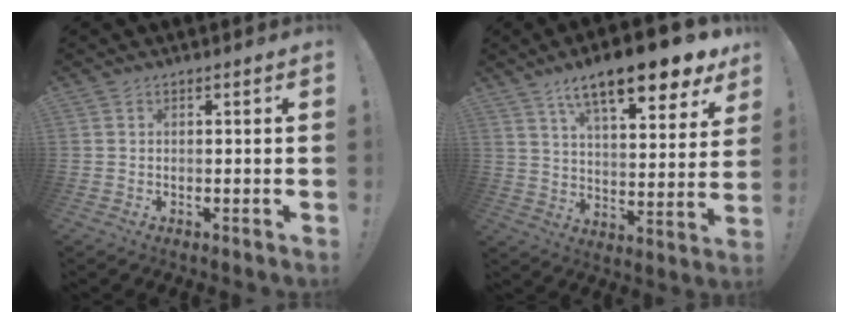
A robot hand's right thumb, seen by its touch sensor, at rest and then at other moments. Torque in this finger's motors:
{"motor_torque": [0.11, 1.14, 1.61, 1.01, 0.36]}